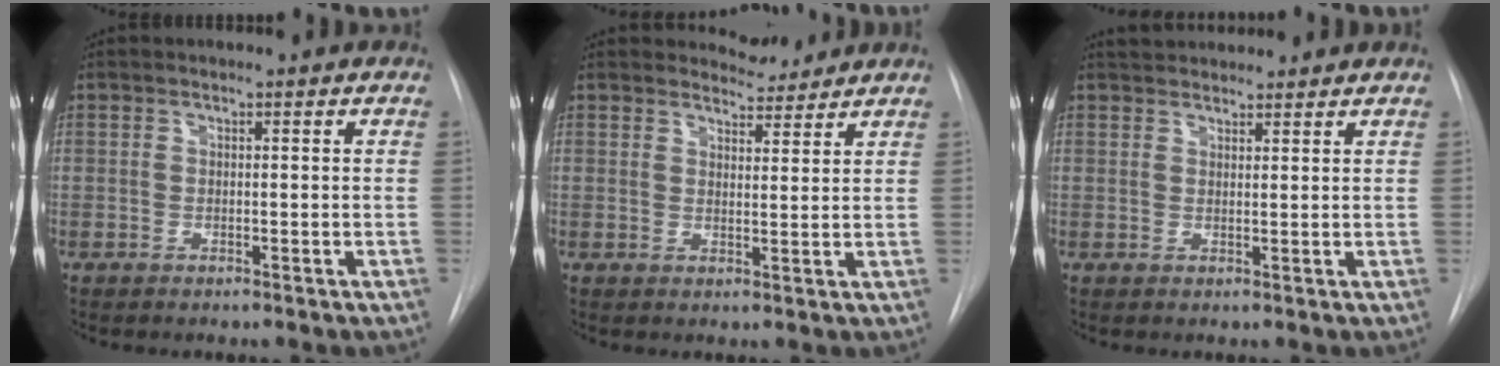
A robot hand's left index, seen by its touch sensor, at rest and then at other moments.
{"total": 3.2, "force": [3.1, 0.6, -0.3], "torque": [0.002, -0.014, 0.044]}
{"total": 4.9, "force": [4.6, 1.2, 1.0], "torque": [-0.014, 0.033, 0.067]}